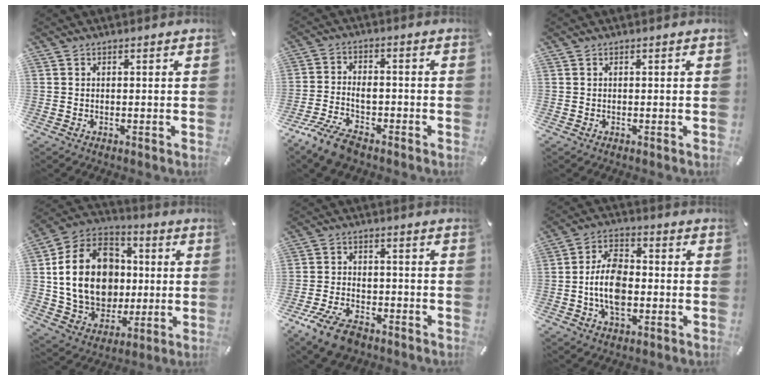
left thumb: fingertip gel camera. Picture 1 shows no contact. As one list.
[{"total": 7.9, "force": [-4.5, 4.4, 4.8], "torque": [-0.107, 0.015, -0.085]}, {"total": 0.0}, {"total": 20.3, "force": [0.7, 16.6, 11.6], "torque": [-0.238, 0.011, 0.020]}, {"total": 9.1, "force": [-5.6, 5.2, 5.0], "torque": [-0.108, 0.023, -0.103]}, {"total": 11.1, "force": [-2.3, 6.8, 8.4], "torque": [-0.169, 0.007, -0.043]}]